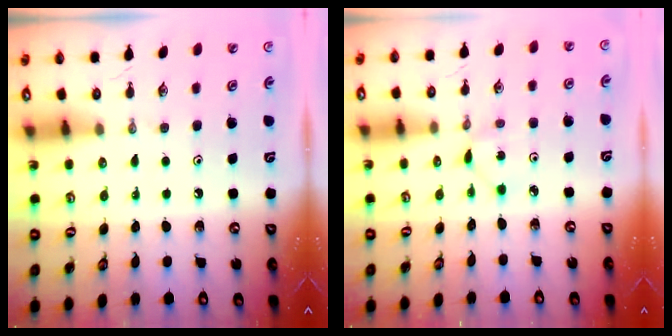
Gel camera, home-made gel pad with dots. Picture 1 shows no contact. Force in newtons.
{"total": 1.2, "press": 1.2, "slide": 0.1}